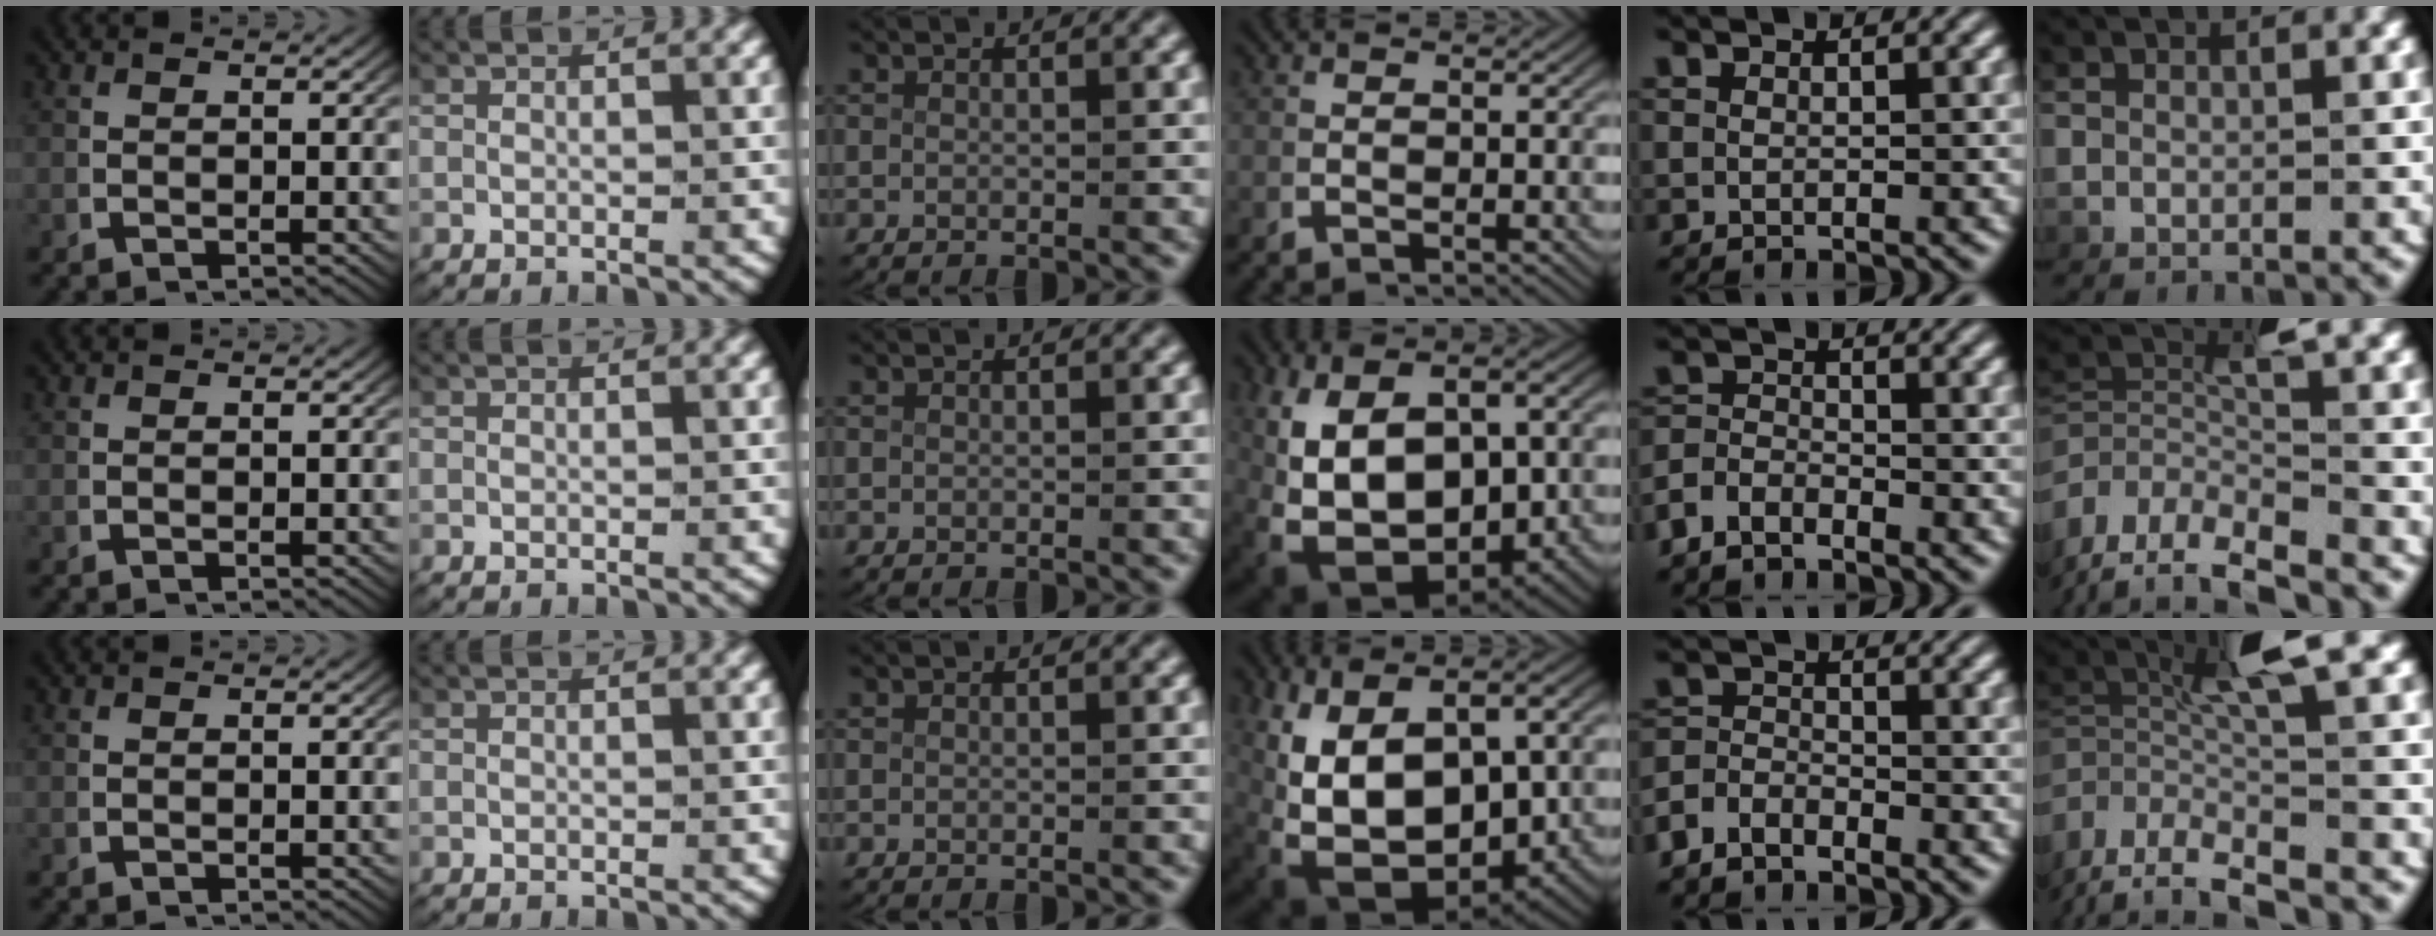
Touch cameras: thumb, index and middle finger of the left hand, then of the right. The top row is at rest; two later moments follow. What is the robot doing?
{"motion": "lift_and_place", "object": "coat"}